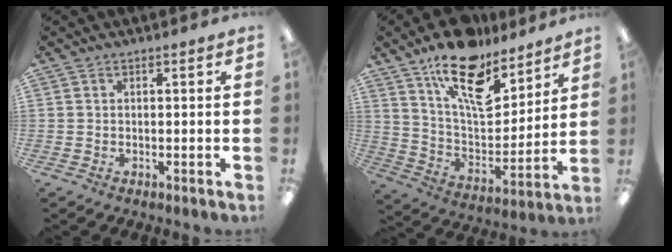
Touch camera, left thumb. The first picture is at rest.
{"total": 18.1, "force": [12.6, 8.0, 10.2], "torque": [-0.167, -0.079, 0.218]}